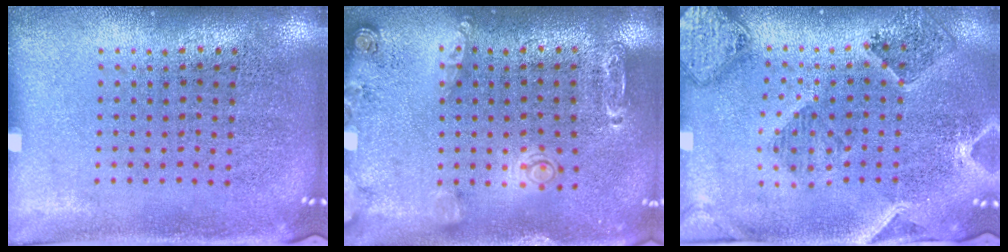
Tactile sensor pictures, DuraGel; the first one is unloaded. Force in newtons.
{"total": 1.5, "press": 1.5, "slide": 0.3}
{"total": 1.5, "press": 1.5, "slide": 0.3}